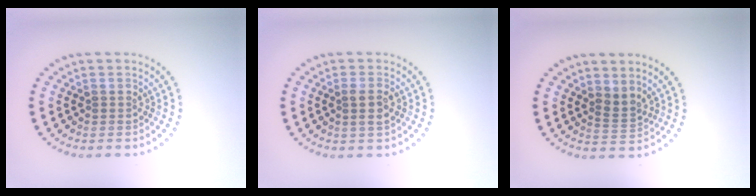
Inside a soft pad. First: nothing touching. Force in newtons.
{"total": 1.8, "press": 1.8, "slide": 0.5}
{"total": 1.8, "press": 1.3, "slide": 1.2}